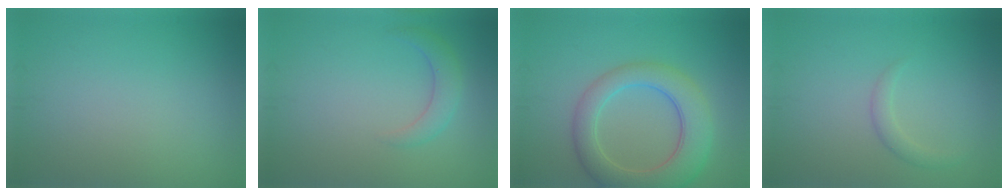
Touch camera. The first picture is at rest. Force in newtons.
{"total": 2.0, "press": 2.0, "slide": 0.1}
{"total": 6.6, "press": 6.5, "slide": 0.6}
{"total": 1.3, "press": 1.3, "slide": 0.1}